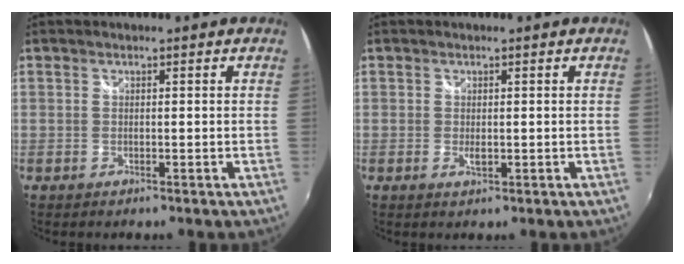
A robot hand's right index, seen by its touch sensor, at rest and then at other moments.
{"total": 1.4, "force": [-0.2, 0.6, 1.2], "torque": [-0.022, -0.002, -0.004]}